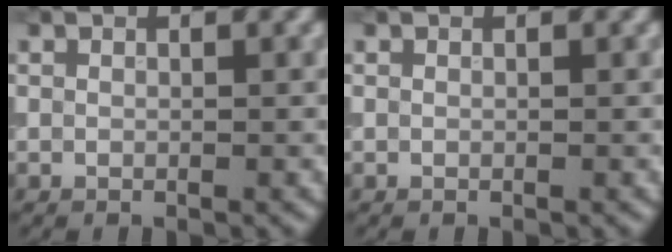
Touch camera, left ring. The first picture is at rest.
{"total": 0.0}